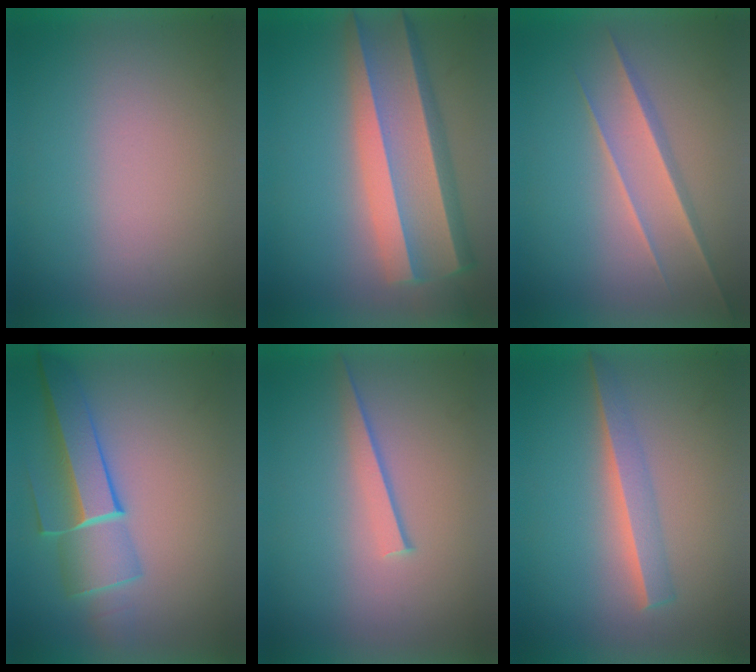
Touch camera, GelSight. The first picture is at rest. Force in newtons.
{"total": 6.2}
{"total": 1.5}
{"total": 5.0}
{"total": 1.1}
{"total": 2.4}